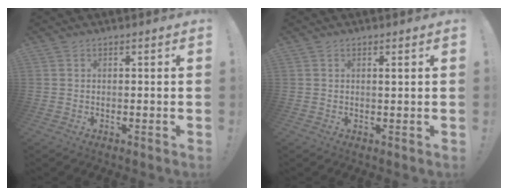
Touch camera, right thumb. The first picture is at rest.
{"total": 0.9, "force": [0.3, -0.1, 0.9], "torque": [-0.003, -0.006, 0.001]}